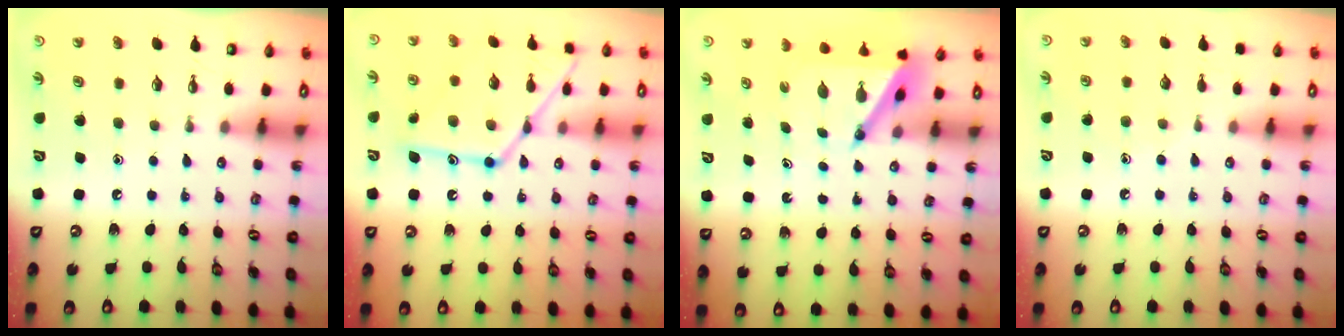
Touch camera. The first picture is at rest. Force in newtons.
{"total": 16.5, "press": 16.4, "slide": 1.3}
{"total": 4.4, "press": 4.3, "slide": 0.4}
{"total": 5.7, "press": 5.6, "slide": 0.7}